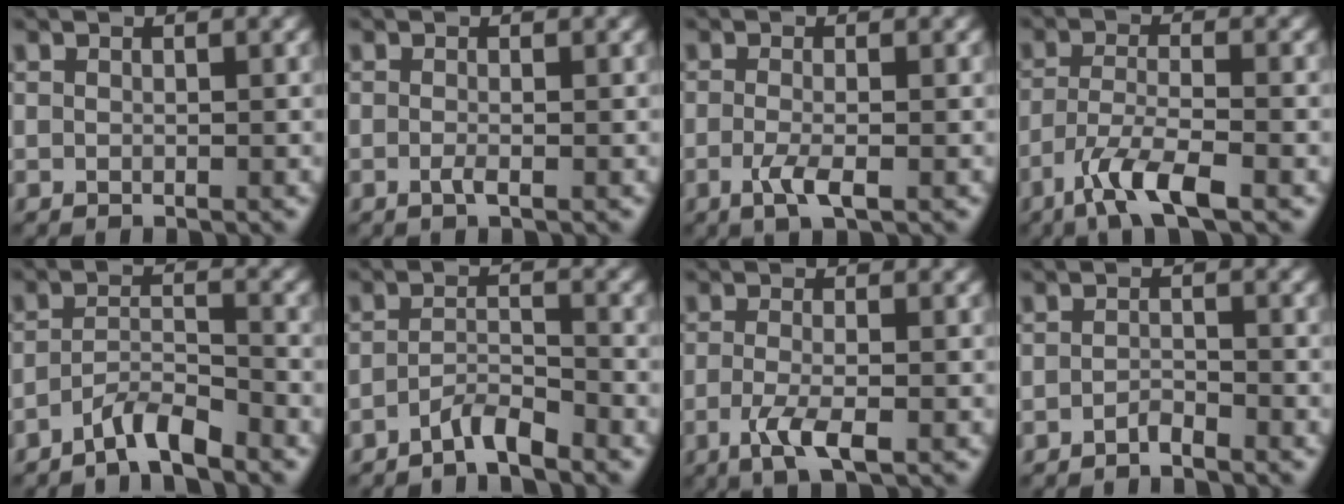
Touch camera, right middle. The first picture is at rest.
{"total": 0.9, "force": [-0.4, 0.1, 0.8], "torque": [-0.018, -0.005, -0.008]}
{"total": 2.4, "force": [-0.9, 0.6, 2.2], "torque": [-0.047, -0.005, -0.021]}
{"total": 5.3, "force": [-3.3, 1.1, 4.1], "torque": [-0.077, -0.001, -0.067]}
{"total": 3.3, "force": [-2.7, 0.4, 1.8], "torque": [-0.029, 0.008, -0.057]}
{"total": 2.5, "force": [-2.1, 0.3, 1.3], "torque": [-0.023, 0.006, -0.045]}
{"total": 3.2, "force": [-1.3, 0.9, 2.8], "torque": [-0.063, -0.004, -0.028]}
{"total": 1.1, "force": [-1.0, 0.2, 0.5], "torque": [-0.009, 0.004, -0.020]}